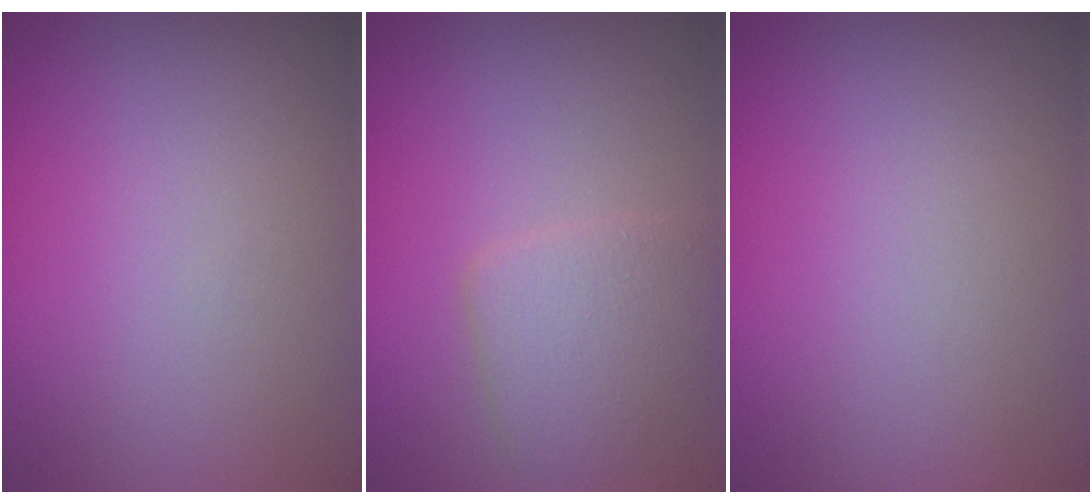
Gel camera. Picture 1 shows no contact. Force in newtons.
{"total": 3.6, "press": 3.6, "slide": 0.1}
{"total": 0.0}